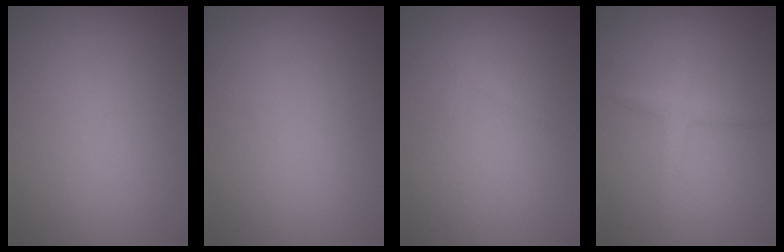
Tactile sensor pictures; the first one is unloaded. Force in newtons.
{"total": 0.0}
{"total": 0.7, "press": 0.7, "slide": 0.1}
{"total": 1.8, "press": 1.8, "slide": 0.1}